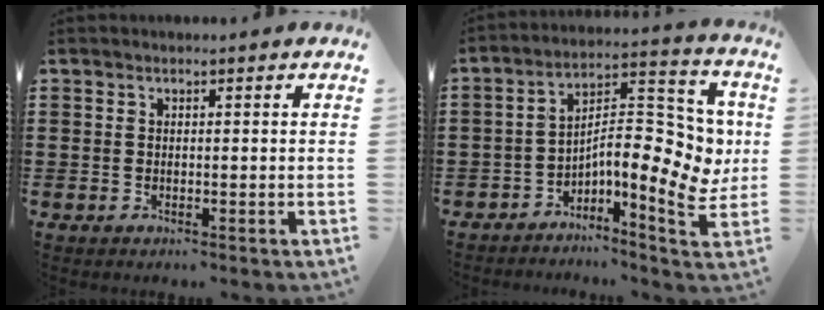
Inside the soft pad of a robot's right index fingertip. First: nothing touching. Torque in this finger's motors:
{"motor_torque": [2.14, 0.00, 0.63, 0.20]}